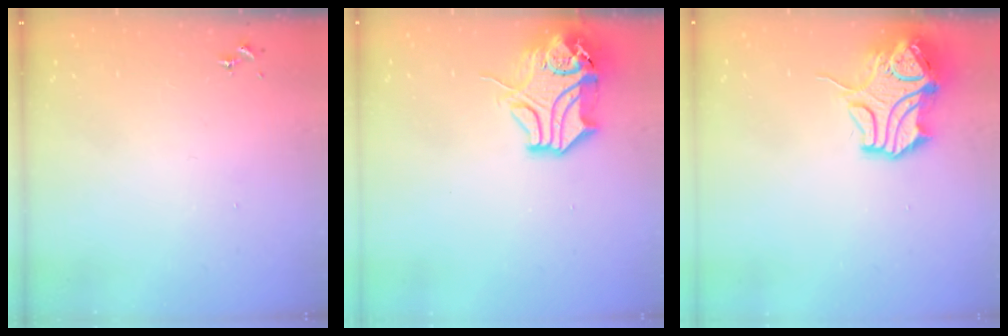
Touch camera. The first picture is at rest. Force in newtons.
{"total": 15.3, "press": 15.1, "slide": 2.3}
{"total": 13.6, "press": 13.4, "slide": 2.1}